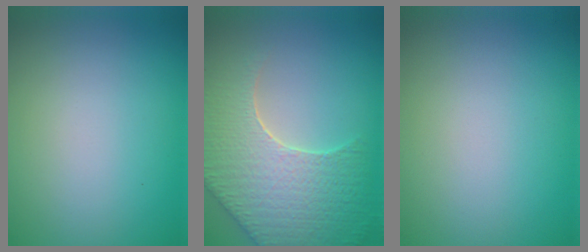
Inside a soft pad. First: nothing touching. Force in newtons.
{"total": 9.0, "press": 6.4, "slide": 6.3}
{"total": 0.0}